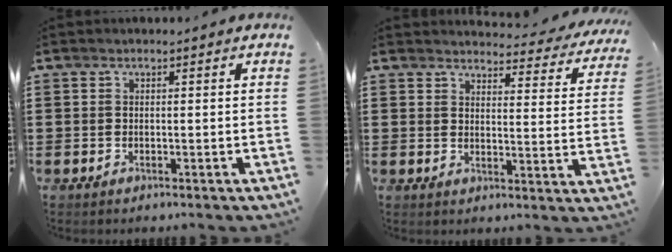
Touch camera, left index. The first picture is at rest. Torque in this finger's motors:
{"motor_torque": [2.14, 0.00, 0.13, 0.04]}